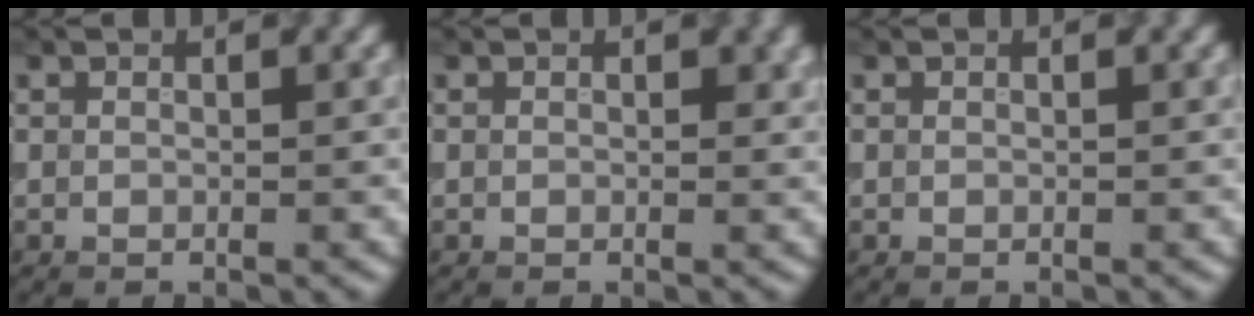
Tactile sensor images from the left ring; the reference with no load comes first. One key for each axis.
{"total": 0.8, "fx": 0.2, "fy": 0.6, "fz": 0.6, "tx": -0.004, "ty": -0.005, "tz": 0.001}
{"total": 0.0}